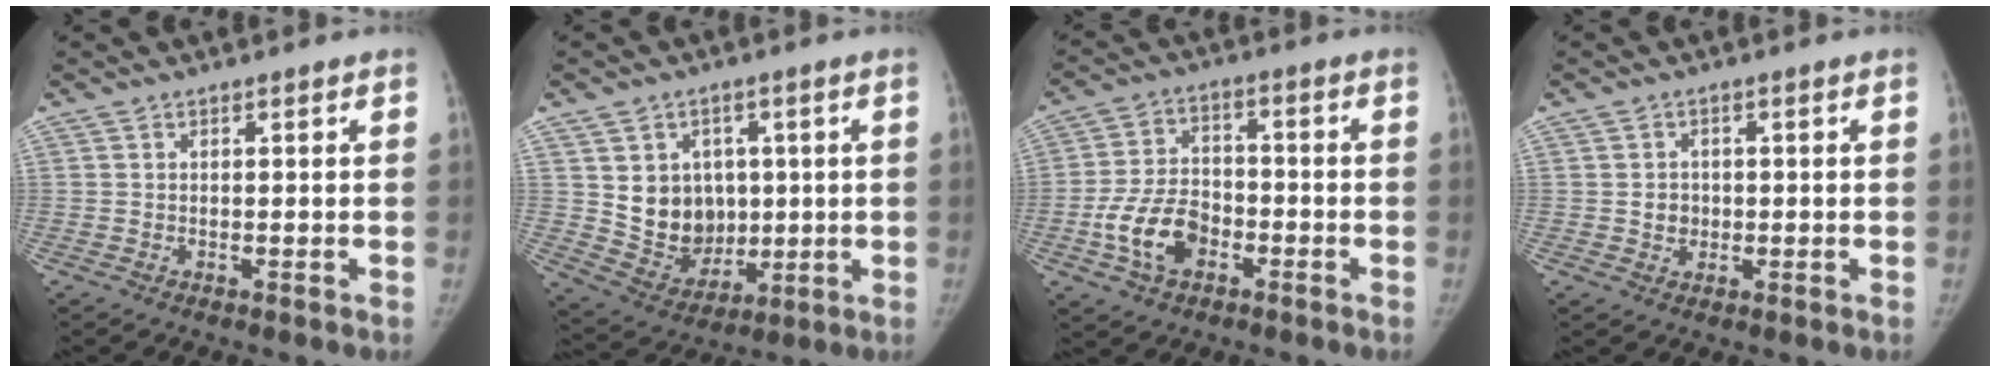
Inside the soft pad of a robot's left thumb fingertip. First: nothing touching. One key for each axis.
{"total": 11.3, "fx": 1.9, "fy": 9.7, "fz": 5.6, "tx": -0.042, "ty": -0.014, "tz": 0.056}
{"total": 10.4, "fx": -4.0, "fy": 6.9, "fz": 6.6, "tx": -0.113, "ty": 0.026, "tz": -0.074}
{"total": 2.6, "fx": -0.1, "fy": 2.5, "fz": 0.9, "tx": 0.004, "ty": 0.005, "tz": 0.000}